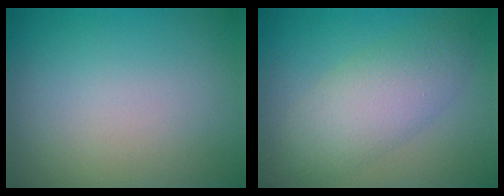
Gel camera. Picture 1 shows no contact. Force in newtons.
{"total": 4.2, "press": 4.2, "slide": 0.0}